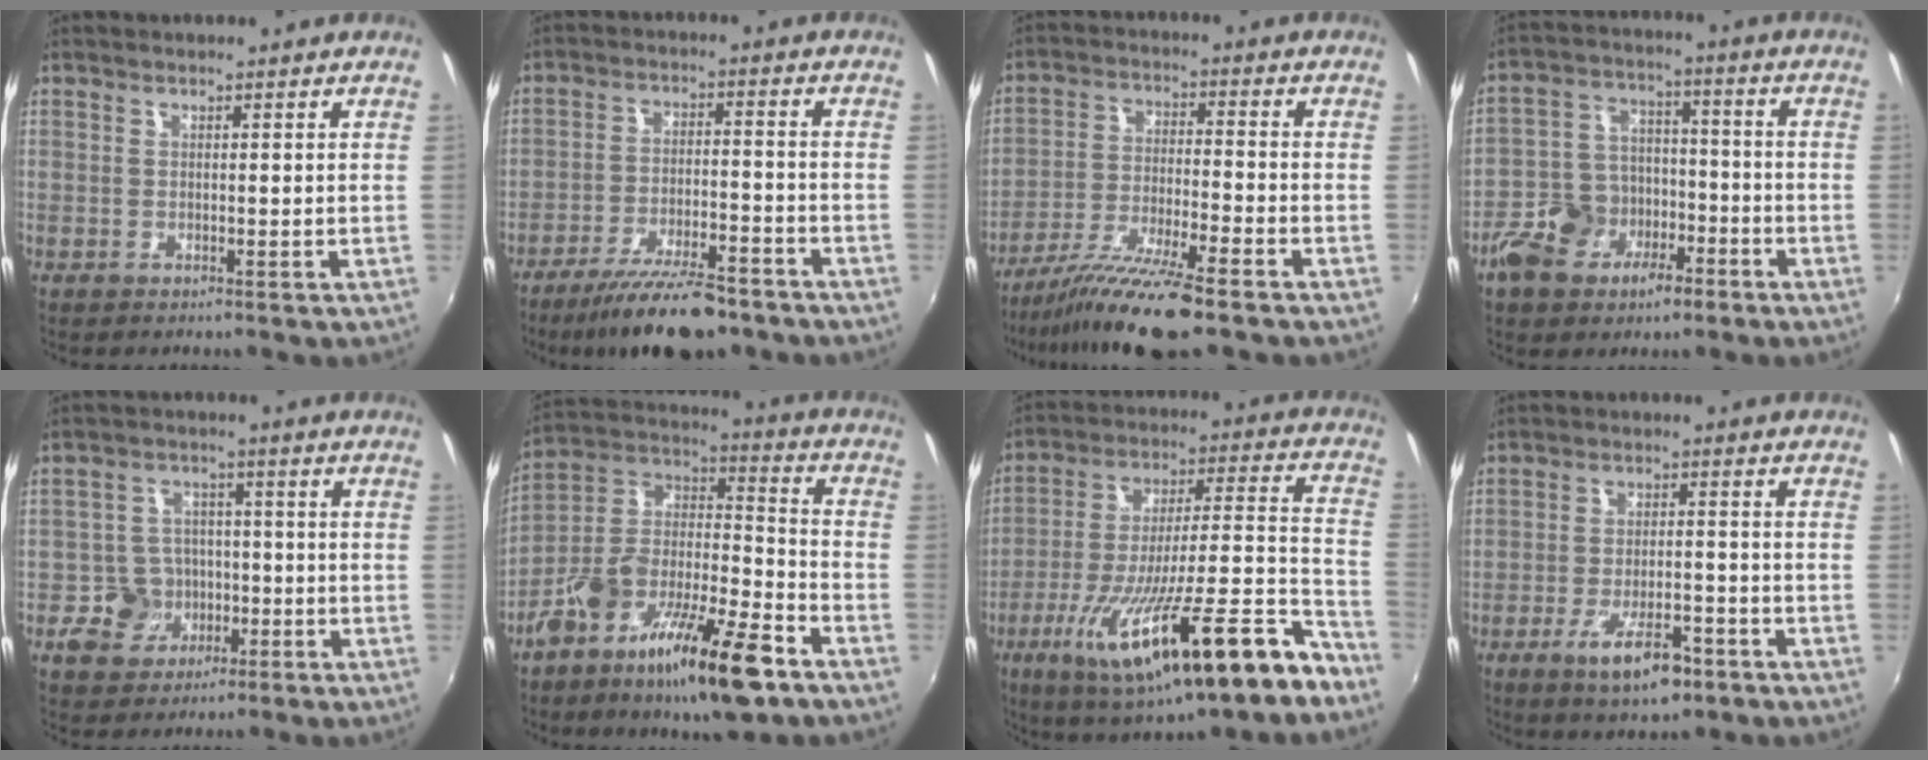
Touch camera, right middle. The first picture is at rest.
{"total": 13.0, "force": [-10.4, 3.2, 7.1], "torque": [-0.146, -0.017, -0.168]}
{"total": 13.2, "force": [-10.4, 0.4, 8.1], "torque": [-0.168, -0.029, -0.186]}
{"total": 13.9, "force": [-7.5, 9.4, 7.0], "torque": [-0.175, 0.014, -0.121]}
{"total": 7.8, "force": [-3.0, 7.0, 1.6], "torque": [-0.048, 0.015, -0.042]}
{"total": 20.8, "force": [-12.2, 6.1, 15.8], "torque": [-0.274, -0.012, -0.216]}
{"total": 27.2, "force": [-16.6, 5.2, 21.0], "torque": [-0.338, -0.041, -0.260]}
{"total": 9.1, "force": [-5.4, 3.1, 6.7], "torque": [-0.134, -0.013, -0.083]}